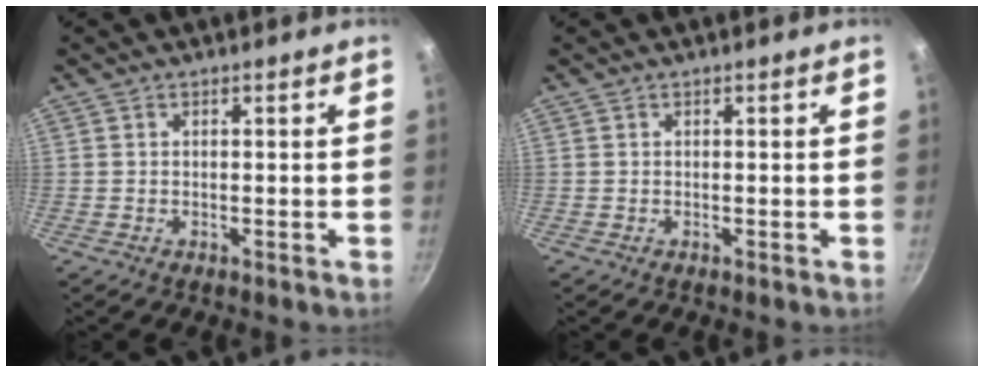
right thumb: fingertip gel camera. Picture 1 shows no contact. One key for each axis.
{"total": 0.0}